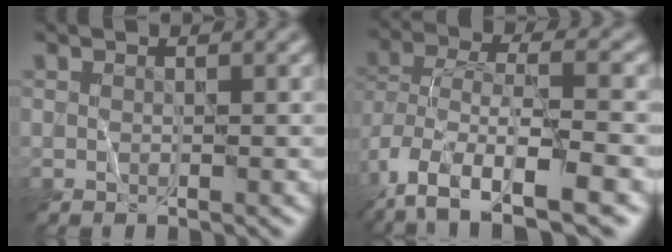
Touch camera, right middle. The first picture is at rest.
{"total": 11.3, "force": [-5.7, 5.1, 8.3], "torque": [-0.173, -0.010, -0.090]}